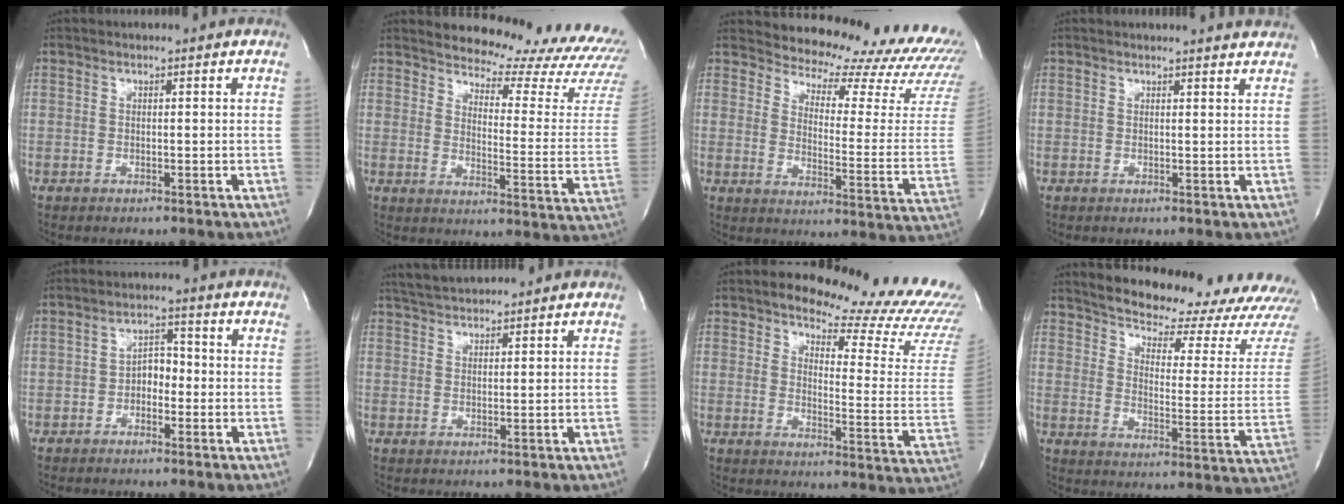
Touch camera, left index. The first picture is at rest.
{"total": 21.2, "force": [20.4, 2.4, 5.3], "torque": [-0.065, -0.133, 0.227]}
{"total": 23.0, "force": [21.7, 4.3, 6.2], "torque": [-0.079, -0.123, 0.238]}
{"total": 3.5, "force": [3.5, -0.2, 0.5], "torque": [-0.011, -0.004, 0.028]}
{"total": 3.5, "force": [-1.1, 2.2, 2.5], "torque": [-0.039, 0.013, -0.024]}
{"total": 4.8, "force": [4.6, 0.4, 1.3], "torque": [-0.030, 0.026, 0.087]}
{"total": 21.2, "force": [19.5, 3.7, 7.5], "torque": [-0.091, -0.114, 0.217]}
{"total": 23.2, "force": [21.4, 3.5, 8.1], "torque": [-0.117, -0.085, 0.261]}